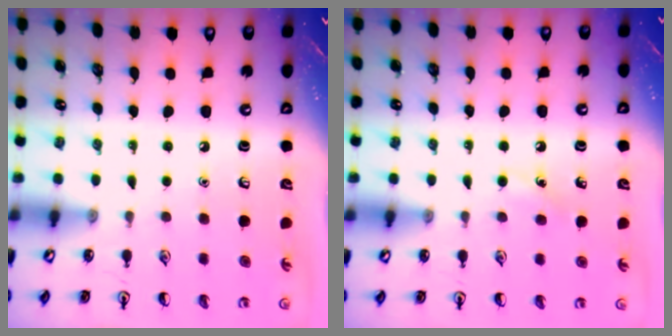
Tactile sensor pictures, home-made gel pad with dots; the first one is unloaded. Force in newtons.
{"total": 4.2, "press": 3.9, "slide": 1.4}